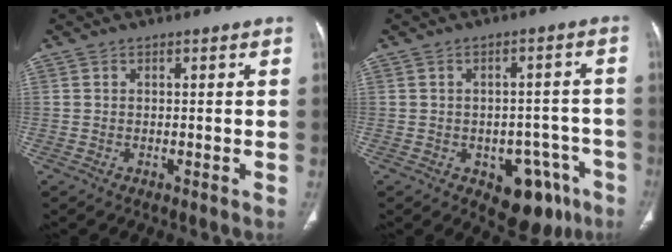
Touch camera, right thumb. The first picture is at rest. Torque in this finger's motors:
{"motor_torque": [2.70, 2.31, 0.77, -0.56, 0.01]}